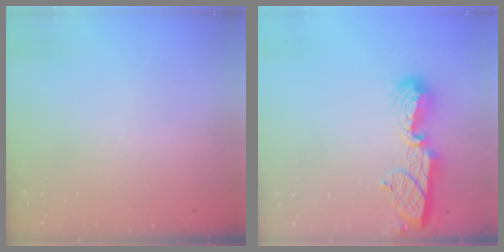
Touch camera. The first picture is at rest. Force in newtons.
{"total": 10.0, "press": 10.0, "slide": 0.9}